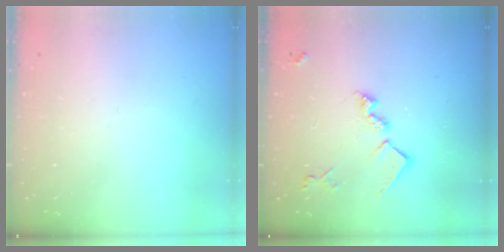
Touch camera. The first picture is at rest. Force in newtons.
{"total": 13.9, "press": 13.9, "slide": 0.2}